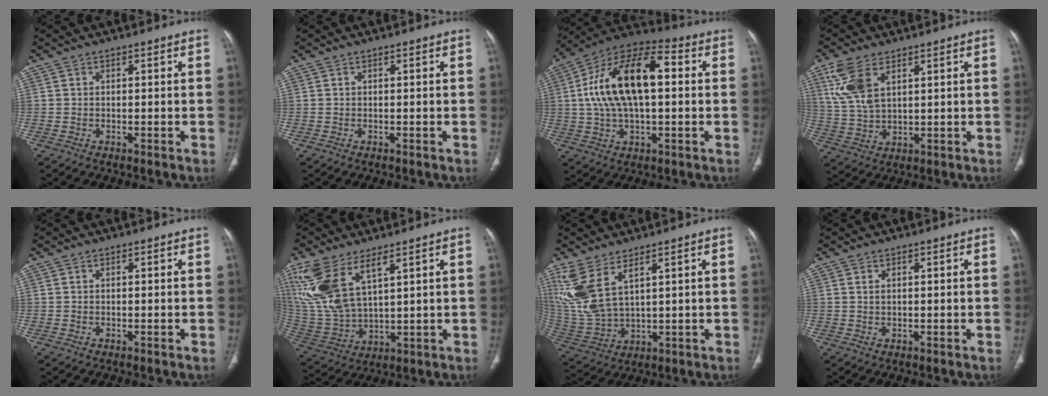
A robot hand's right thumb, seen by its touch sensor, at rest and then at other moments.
{"total": 0.0}
{"total": 19.8, "force": [2.5, 9.7, 17.0], "torque": [-0.305, 0.034, 0.035]}
{"total": 9.4, "force": [4.5, 4.7, 6.8], "torque": [-0.153, -0.008, 0.099]}
{"total": 0.0}
{"total": 15.3, "force": [8.2, 6.5, 11.2], "torque": [-0.250, -0.024, 0.186]}
{"total": 11.8, "force": [6.1, 5.1, 8.8], "torque": [-0.208, -0.024, 0.147]}
{"total": 0.9, "force": [0.4, 0.4, 0.6], "torque": [-0.014, 0.002, 0.011]}